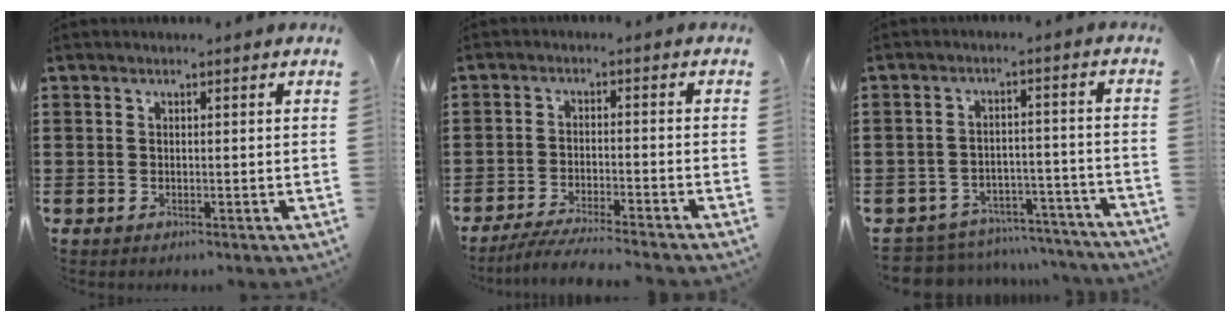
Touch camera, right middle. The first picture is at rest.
{"total": 4.3, "force": [-4.0, -0.2, 1.5], "torque": [-0.031, -0.009, -0.080]}
{"total": 6.0, "force": [-5.9, 0.9, 0.4], "torque": [-0.010, 0.016, -0.119]}